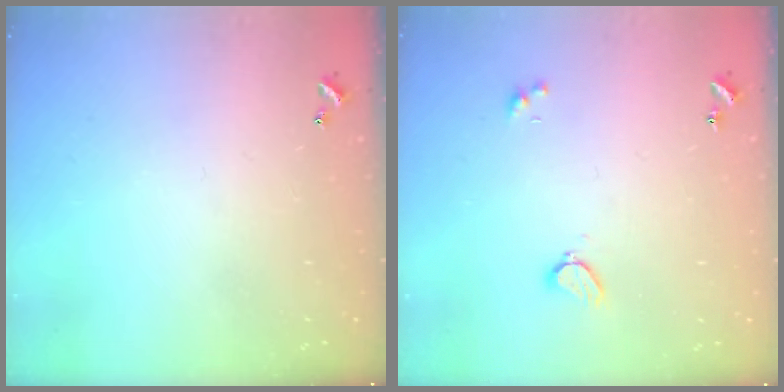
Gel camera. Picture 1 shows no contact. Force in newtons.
{"total": 1.8, "press": 1.7, "slide": 0.4}